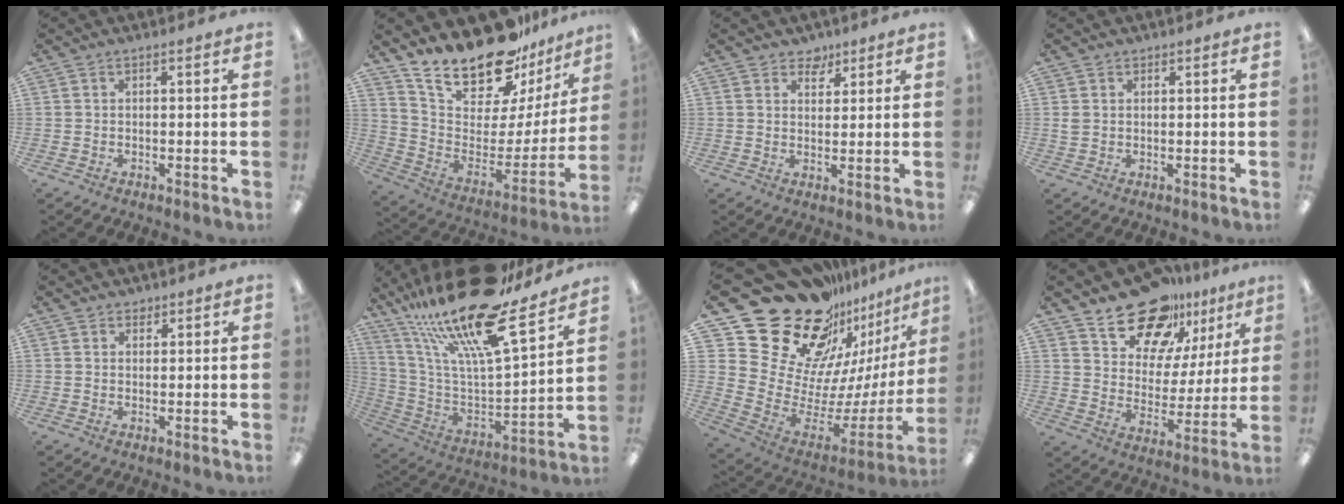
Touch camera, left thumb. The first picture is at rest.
{"total": 22.6, "force": [19.6, 7.5, 8.4], "torque": [-0.154, -0.149, 0.349]}
{"total": 4.0, "force": [3.0, 2.6, 0.5], "torque": [0.004, -0.014, 0.052]}
{"total": 1.7, "force": [0.8, 1.4, 0.5], "torque": [-0.012, 0.004, 0.015]}
{"total": 1.6, "force": [1.3, 0.9, 0.0], "torque": [0.007, -0.004, 0.024]}
{"total": 25.4, "force": [18.1, 7.2, 16.3], "torque": [-0.280, -0.119, 0.300]}
{"total": 29.5, "force": [19.7, 16.5, 14.6], "torque": [-0.235, -0.183, 0.412]}
{"total": 18.3, "force": [14.7, 9.3, 5.8], "torque": [-0.093, -0.108, 0.265]}